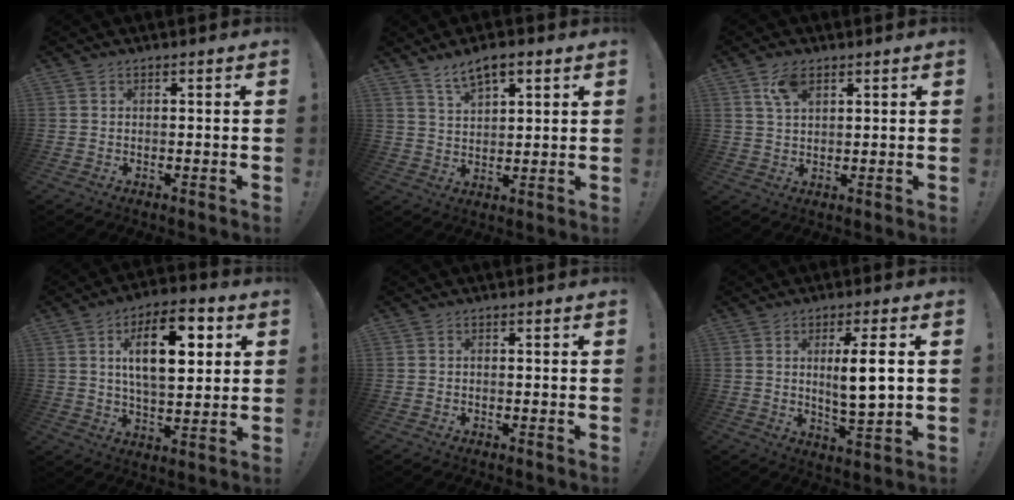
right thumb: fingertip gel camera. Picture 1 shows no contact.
{"total": 7.4, "force": [4.8, 3.3, 4.5], "torque": [-0.076, -0.016, 0.087]}
{"total": 6.0, "force": [3.2, 3.0, 4.1], "torque": [-0.076, -0.006, 0.059]}
{"total": 17.2, "force": [5.5, 8.1, 14.1], "torque": [-0.216, 0.001, 0.082]}
{"total": 0.5, "force": [-0.3, 0.3, 0.3], "torque": [-0.012, 0.004, -0.006]}
{"total": 8.6, "force": [1.8, 1.1, 8.4], "torque": [-0.130, -0.010, 0.024]}